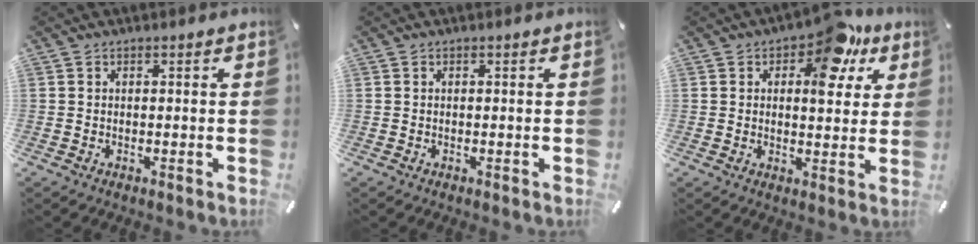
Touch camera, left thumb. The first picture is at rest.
{"total": 0.0}
{"total": 13.4, "force": [6.9, 7.1, 9.0], "torque": [-0.110, -0.038, 0.114]}